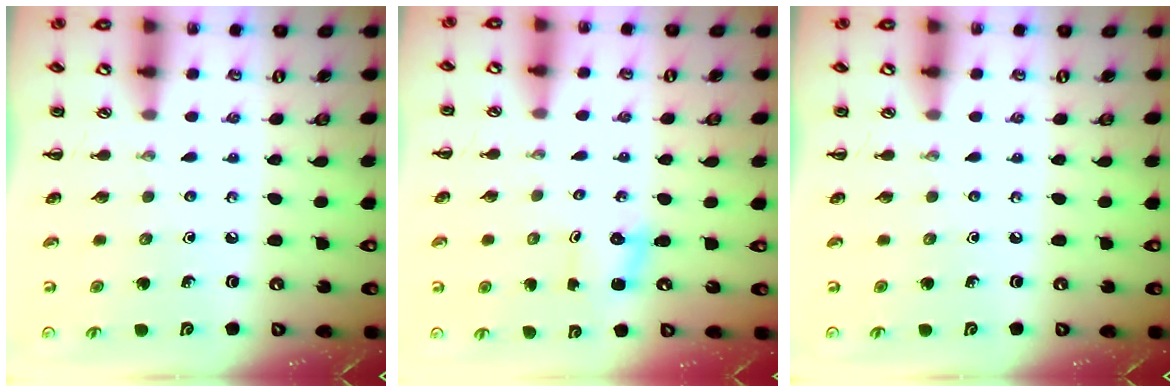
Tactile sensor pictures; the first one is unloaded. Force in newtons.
{"total": 2.2, "press": 2.1, "slide": 0.8}
{"total": 0.0}